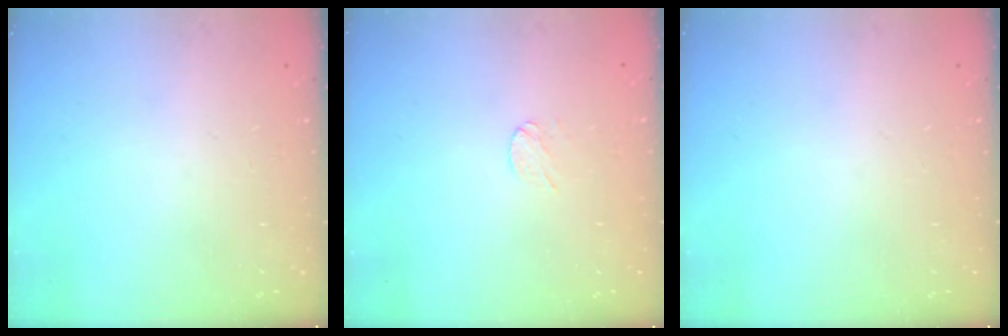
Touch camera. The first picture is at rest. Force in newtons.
{"total": 3.0, "press": 3.0, "slide": 0.2}
{"total": 0.0}